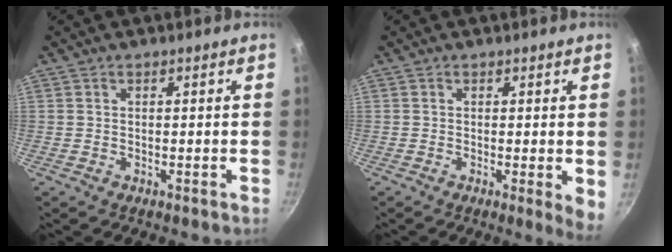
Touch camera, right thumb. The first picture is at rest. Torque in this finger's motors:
{"motor_torque": [-0.22, 0.38, -0.32, -0.01, -0.04]}